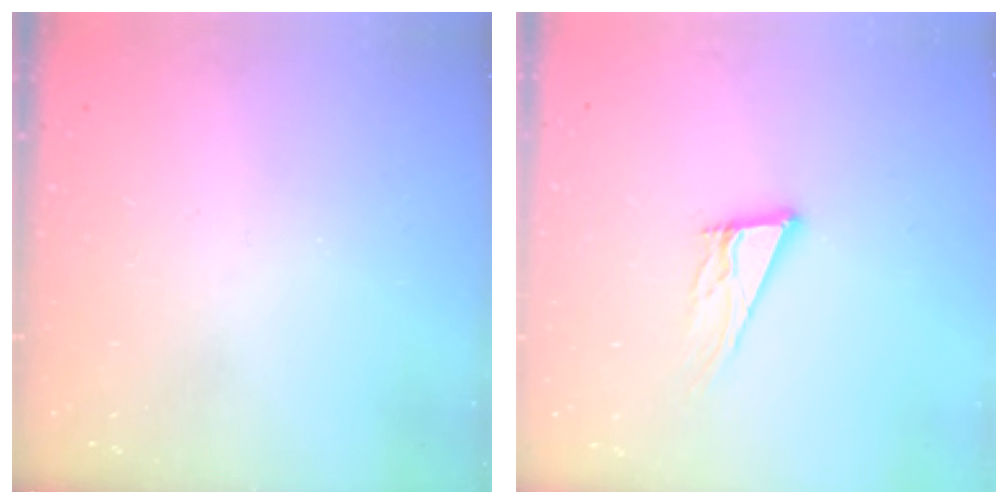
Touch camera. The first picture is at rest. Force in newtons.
{"total": 12.4, "press": 11.9, "slide": 3.3}